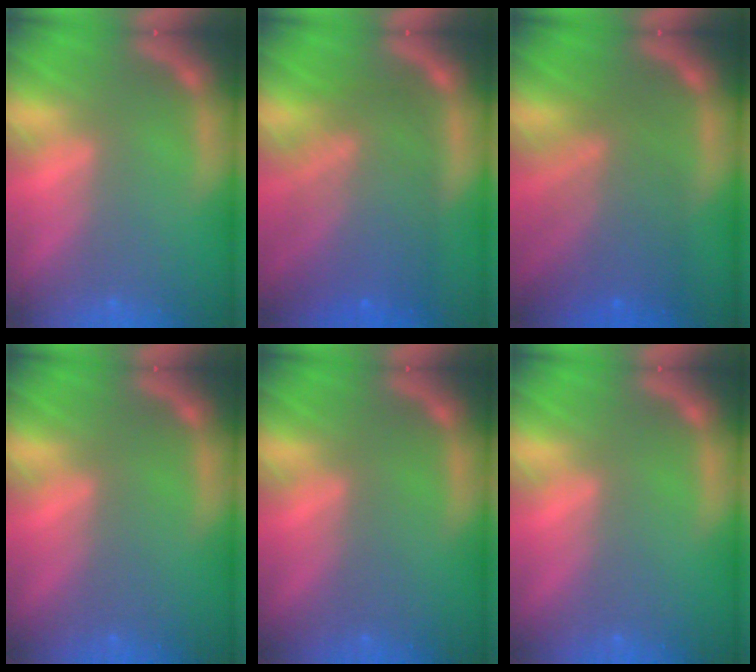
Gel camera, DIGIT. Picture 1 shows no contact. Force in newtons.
{"total": 9.1}
{"total": 7.0}
{"total": 0.0}
{"total": 0.0}
{"total": 0.0}